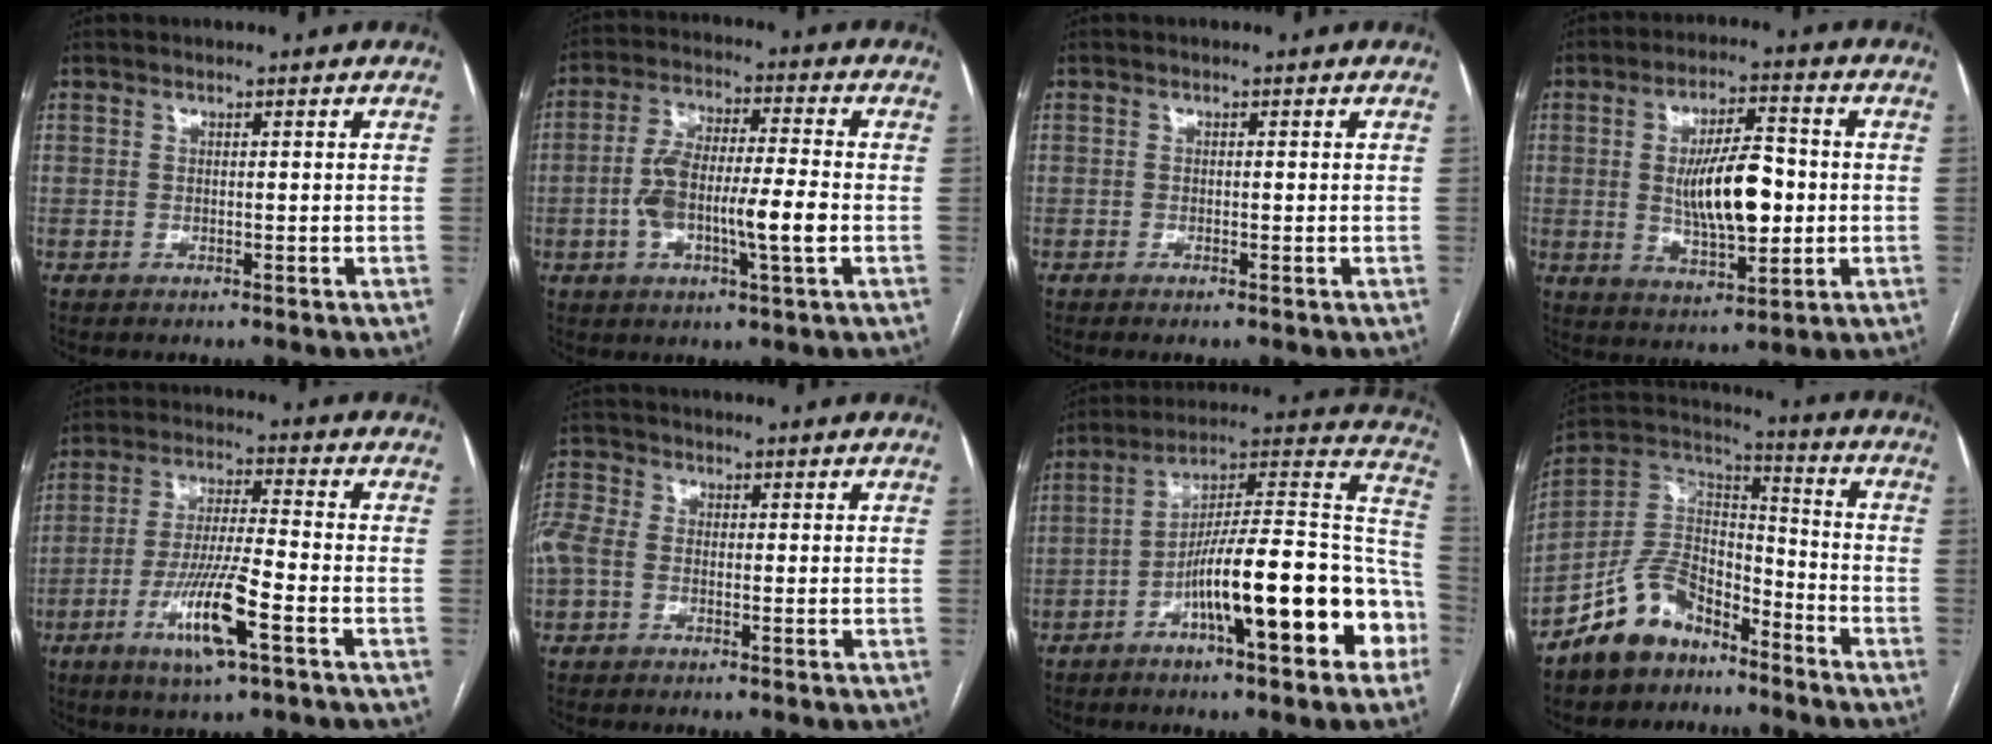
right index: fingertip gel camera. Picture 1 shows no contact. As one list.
[{"total": 11.2, "force": [-2.4, 2.0, 10.8], "torque": [-0.207, 0.013, -0.042]}, {"total": 0.7, "force": [-0.5, 0.0, 0.5], "torque": [-0.011, -0.002, -0.008]}, {"total": 11.5, "force": [-0.1, 3.8, 10.9], "torque": [-0.193, 0.005, 0.002]}, {"total": 11.2, "force": [-4.7, 0.8, 10.1], "torque": [-0.194, -0.013, -0.086]}, {"total": 7.6, "force": [-0.8, 5.9, 4.8], "torque": [-0.147, 0.022, -0.016]}, {"total": 20.7, "force": [-7.9, 3.4, 18.9], "torque": [-0.238, 0.033, -0.117]}, {"total": 11.8, "force": [-8.4, 6.5, 5.0], "torque": [-0.109, 0.036, -0.161]}]